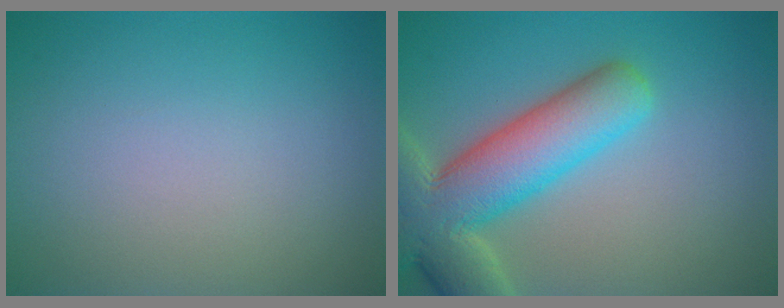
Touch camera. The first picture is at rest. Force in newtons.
{"total": 10.0, "press": 9.9, "slide": 1.0}